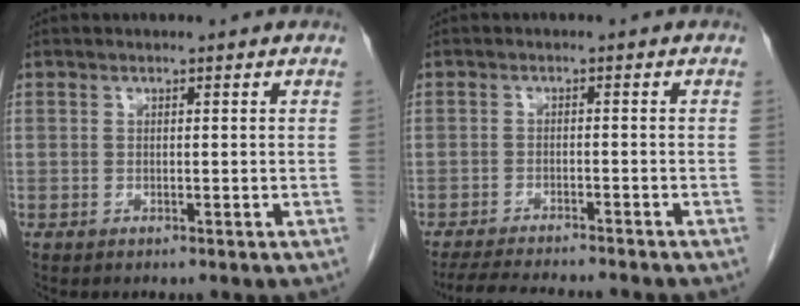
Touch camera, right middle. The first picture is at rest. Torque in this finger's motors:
{"motor_torque": [0.88, -0.81, 0.09, 0.03]}